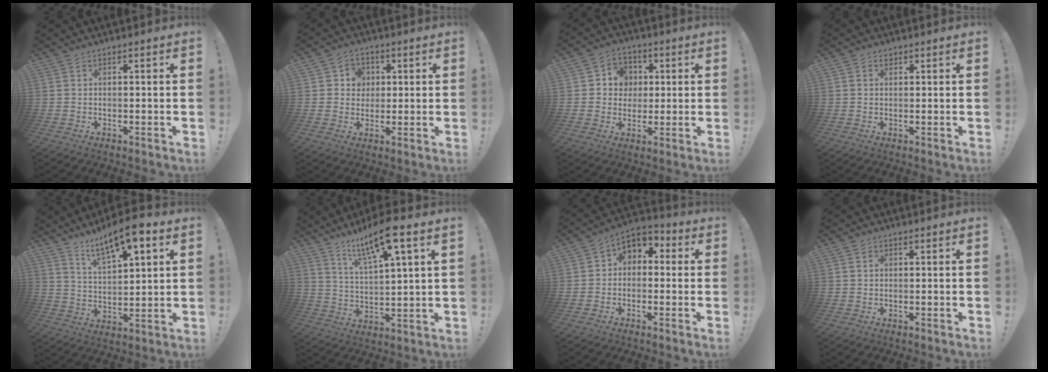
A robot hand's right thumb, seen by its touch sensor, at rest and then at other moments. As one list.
[{"total": 5.8, "force": [1.1, 5.5, 1.2], "torque": [-0.021, -0.002, 0.022]}, {"total": 7.8, "force": [0.5, 7.5, 1.8], "torque": [-0.023, 0.003, 0.015]}, {"total": 1.4, "force": [0.6, 1.1, 0.5], "torque": [-0.005, 0.001, 0.012]}, {"total": 11.1, "force": [7.5, 3.3, 7.5], "torque": [-0.132, -0.037, 0.127]}, {"total": 12.4, "force": [8.4, 1.9, 9.0], "torque": [-0.151, -0.042, 0.134]}, {"total": 5.1, "force": [-0.4, 4.5, 2.5], "torque": [-0.043, 0.014, -0.001]}, {"total": 0.7, "force": [0.2, 0.7, 0.0], "torque": [-0.001, 0.002, 0.004]}]